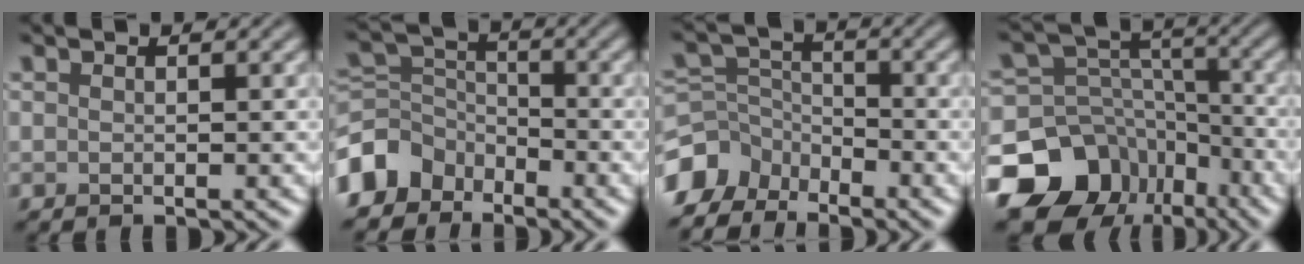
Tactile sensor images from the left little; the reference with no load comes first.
{"total": 5.3, "force": [-3.6, 3.7, 1.3], "torque": [-0.022, 0.003, -0.086]}
{"total": 5.5, "force": [-4.2, 3.2, 1.5], "torque": [-0.030, 0.000, -0.096]}
{"total": 14.4, "force": [-8.9, 10.5, 4.1], "torque": [-0.104, -0.008, -0.146]}